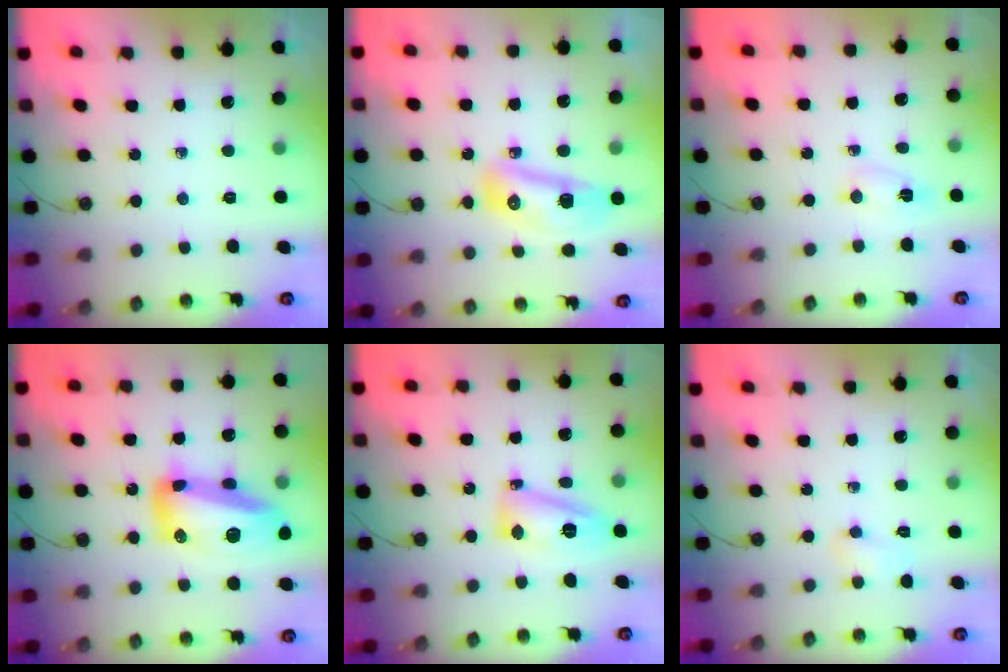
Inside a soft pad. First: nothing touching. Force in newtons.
{"total": 10.7, "press": 10.6, "slide": 1.5}
{"total": 2.2, "press": 2.1, "slide": 0.6}
{"total": 18.1, "press": 18.0, "slide": 1.5}
{"total": 13.0, "press": 12.9, "slide": 1.5}
{"total": 16.7, "press": 5.2, "slide": 15.9}